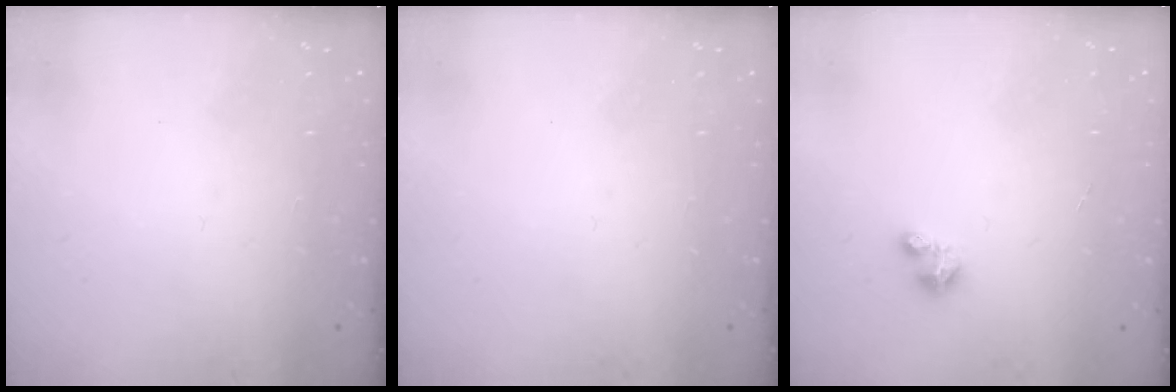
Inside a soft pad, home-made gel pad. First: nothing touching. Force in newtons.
{"total": 0.0}
{"total": 2.5, "press": 2.5, "slide": 0.3}